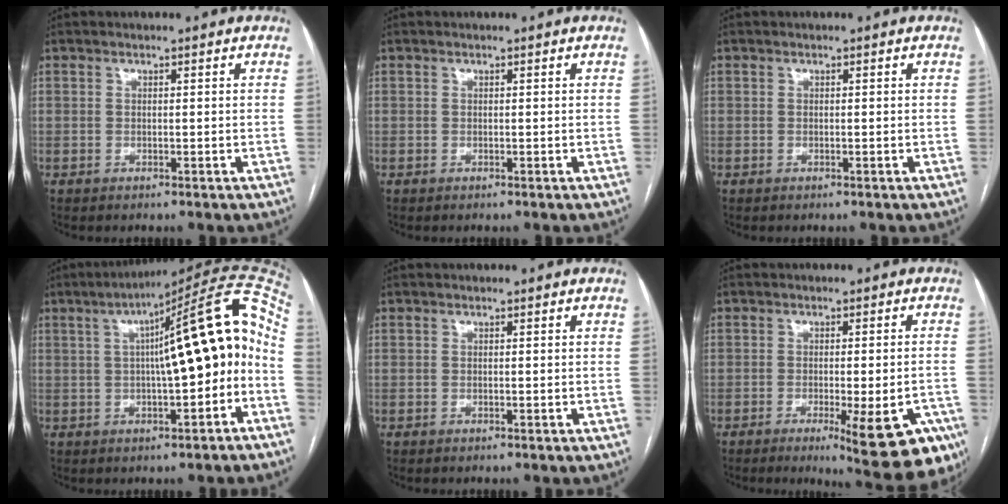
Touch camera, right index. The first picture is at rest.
{"total": 0.0}
{"total": 0.0}
{"total": 16.6, "force": [0.4, 2.2, 16.5], "torque": [-0.238, 0.049, 0.006]}
{"total": 0.0}
{"total": 14.1, "force": [-7.8, 3.0, 11.4], "torque": [-0.070, -0.003, -0.097]}